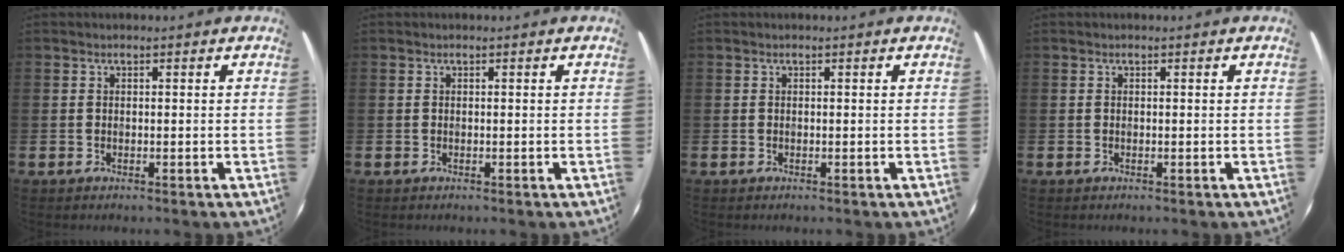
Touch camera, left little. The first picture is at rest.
{"total": 0.0}
{"total": 0.0}
{"total": 0.0}